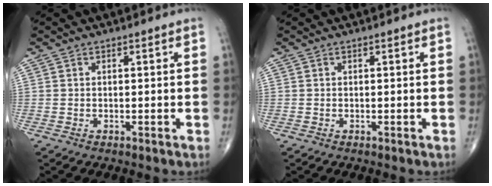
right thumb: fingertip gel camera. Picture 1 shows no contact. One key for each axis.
{"total": 0.0}